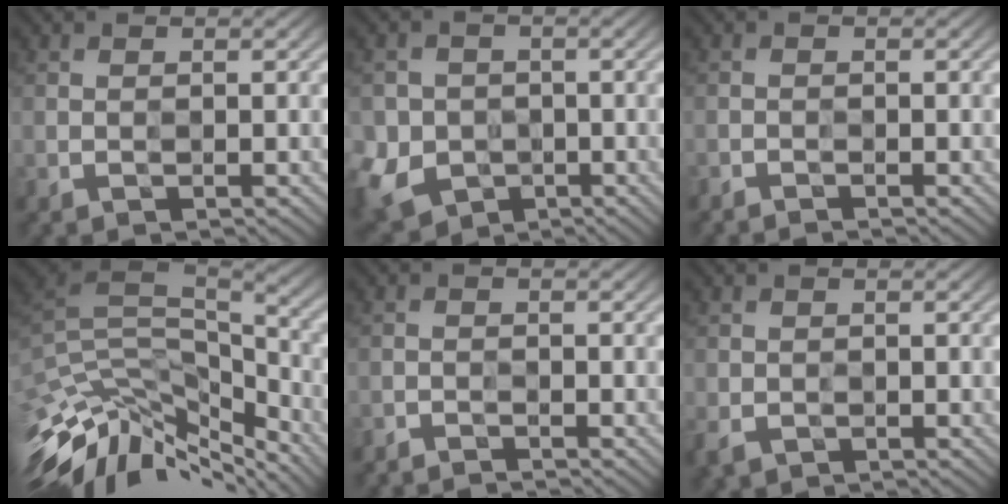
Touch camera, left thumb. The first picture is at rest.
{"total": 6.4, "force": [-1.8, 5.9, 1.6], "torque": [-0.065, -0.017, -0.049]}
{"total": 1.3, "force": [-1.3, -0.2, 0.0], "torque": [0.001, -0.001, -0.022]}
{"total": 13.5, "force": [-9.5, 4.5, 8.5], "torque": [-0.202, 0.012, -0.156]}
{"total": 1.9, "force": [-1.9, -0.3, -0.2], "torque": [0.002, -0.004, -0.036]}
{"total": 2.5, "force": [-1.0, 1.9, 1.2], "torque": [-0.030, -0.011, -0.020]}